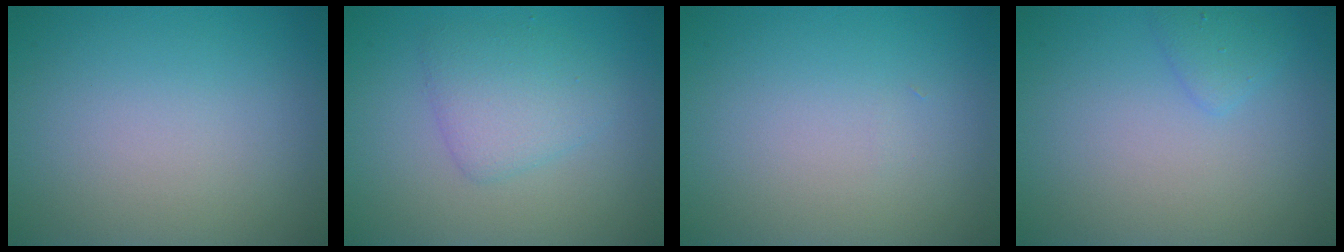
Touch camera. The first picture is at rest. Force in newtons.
{"total": 2.9, "press": 2.9, "slide": 0.1}
{"total": 0.0}
{"total": 1.3, "press": 1.3, "slide": 0.0}